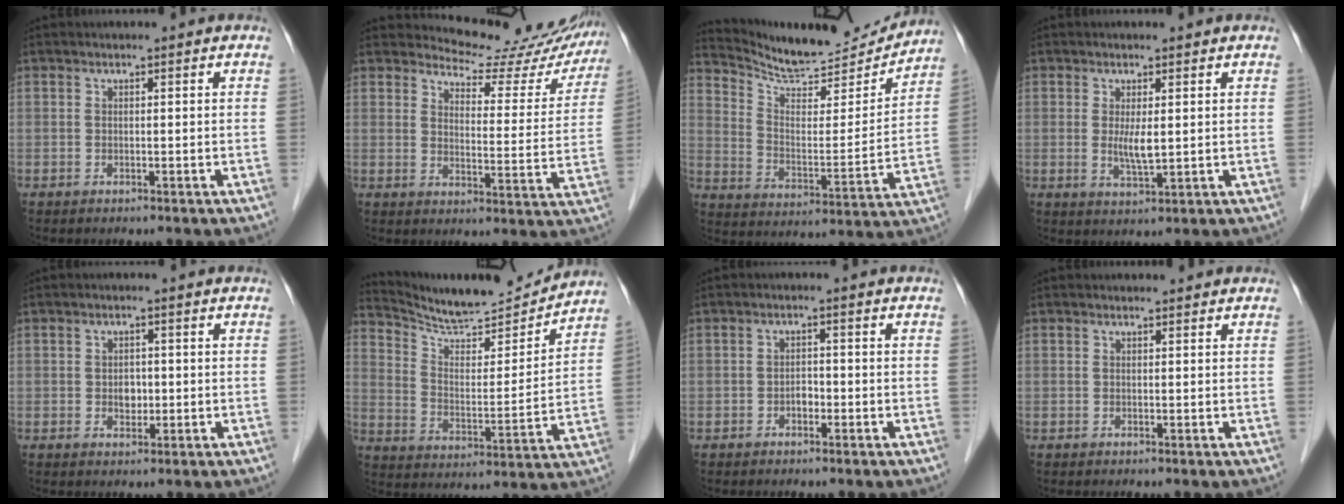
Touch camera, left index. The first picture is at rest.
{"total": 15.7, "force": [15.2, 3.7, 1.4], "torque": [0.000, -0.052, 0.162]}
{"total": 17.6, "force": [16.9, 2.3, 4.3], "torque": [-0.078, -0.035, 0.254]}
{"total": 3.4, "force": [0.4, 0.6, 3.3], "torque": [-0.066, -0.009, 0.011]}
{"total": 2.2, "force": [-0.2, 1.7, 1.5], "torque": [-0.023, 0.003, 0.000]}
{"total": 15.9, "force": [15.2, 1.2, 4.3], "torque": [-0.078, -0.014, 0.243]}
{"total": 1.6, "force": [-0.8, 1.0, 1.1], "torque": [-0.015, 0.005, -0.013]}
{"total": 0.8, "force": [0.8, 0.2, 0.0], "torque": [-0.010, 0.003, 0.012]}